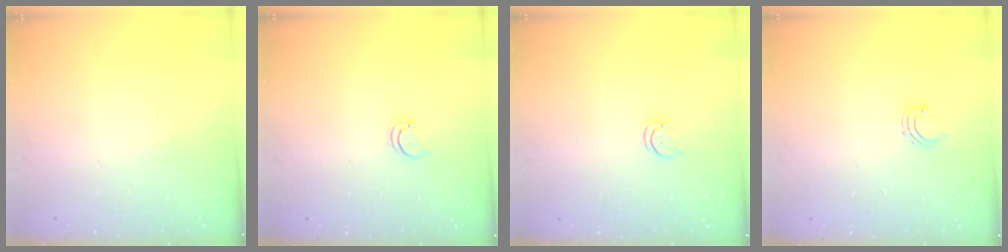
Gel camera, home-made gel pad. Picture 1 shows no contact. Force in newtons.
{"total": 2.2, "press": 2.2, "slide": 0.2}
{"total": 1.8, "press": 1.7, "slide": 0.2}
{"total": 3.7, "press": 3.6, "slide": 0.8}